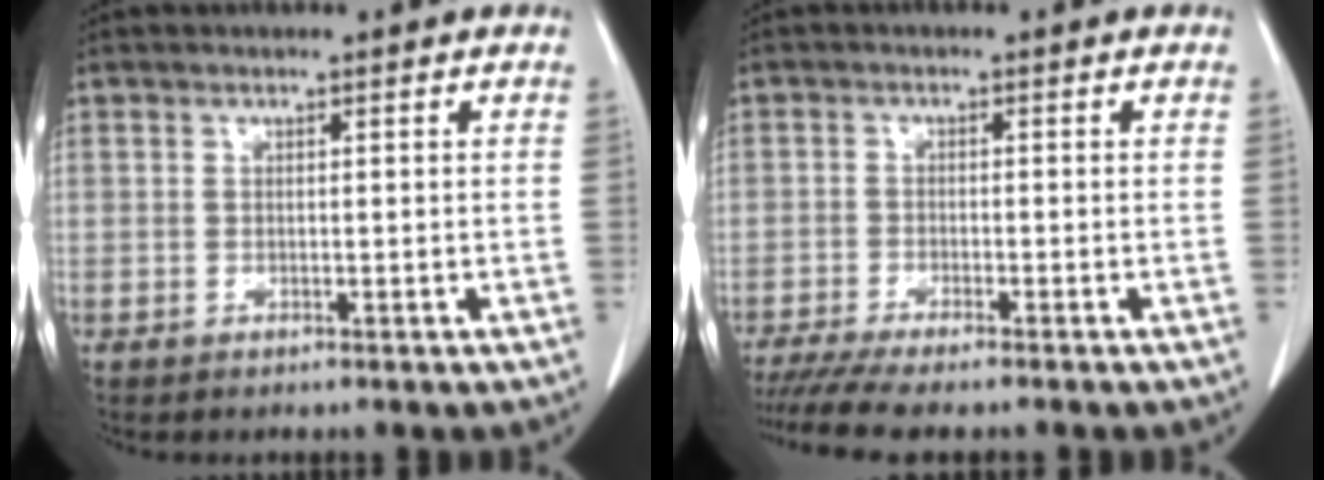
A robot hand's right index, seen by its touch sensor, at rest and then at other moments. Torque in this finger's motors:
{"motor_torque": [1.10, -1.03, 0.38, 0.08]}